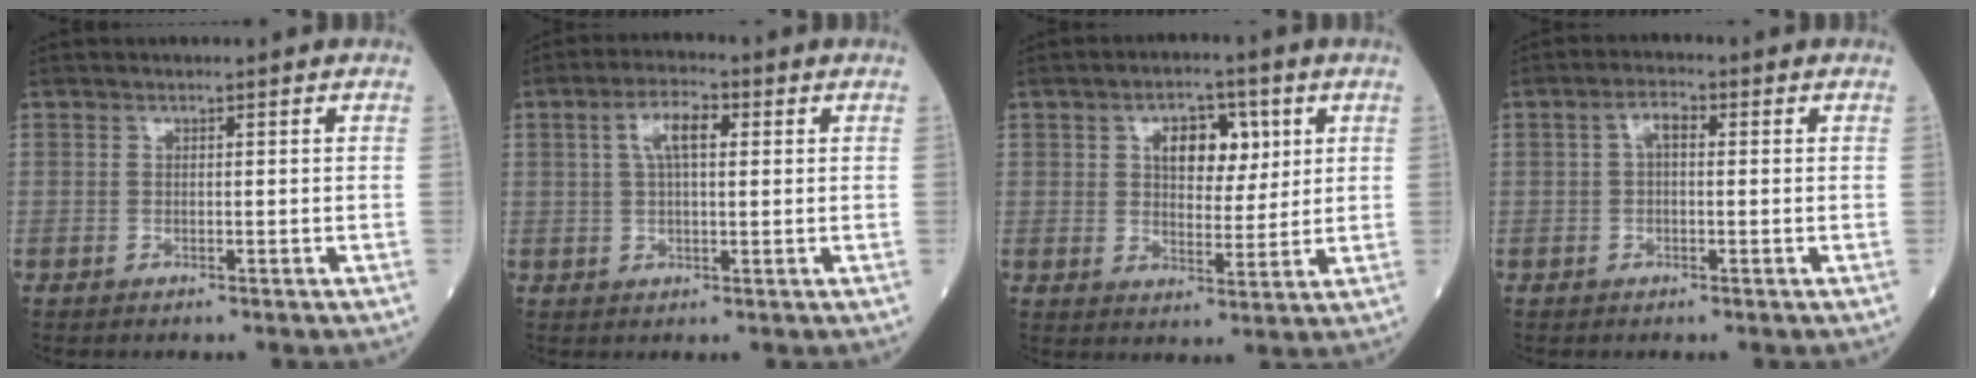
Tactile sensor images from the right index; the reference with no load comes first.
{"total": 5.8, "force": [1.8, 2.0, 5.2], "torque": [-0.103, 0.014, 0.035]}
{"total": 7.4, "force": [2.8, 4.0, 5.5], "torque": [-0.085, 0.012, 0.047]}
{"total": 3.1, "force": [0.6, 1.3, 2.7], "torque": [-0.054, 0.016, 0.011]}